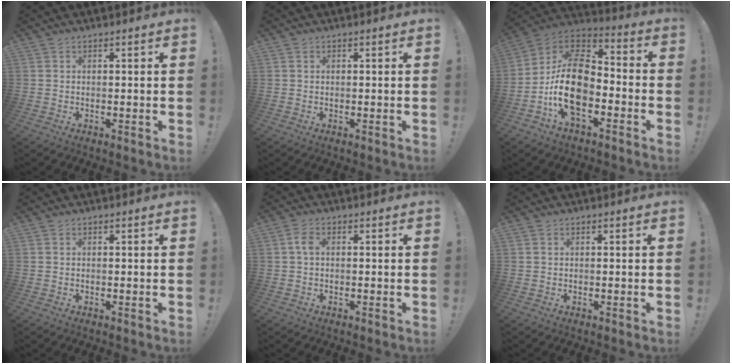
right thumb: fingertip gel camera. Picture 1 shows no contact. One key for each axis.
{"total": 0.0}
{"total": 19.5, "fx": -5.9, "fy": 11.8, "fz": 14.4, "tx": -0.271, "ty": 0.035, "tz": -0.094}
{"total": 0.0}
{"total": 3.1, "fx": 0.4, "fy": 1.9, "fz": 2.4, "tx": -0.043, "ty": 0.006, "tz": 0.005}
{"total": 0.6, "fx": 0.4, "fy": 0.4, "fz": 0.3, "tx": -0.015, "ty": 0.004, "tz": 0.009}